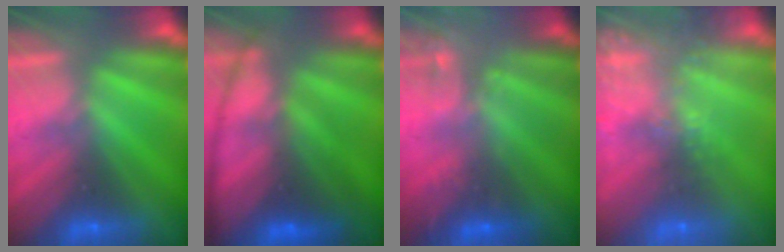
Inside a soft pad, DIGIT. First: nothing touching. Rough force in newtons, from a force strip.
{"total": 5.8}
{"total": 2.1}
{"total": 8.6}